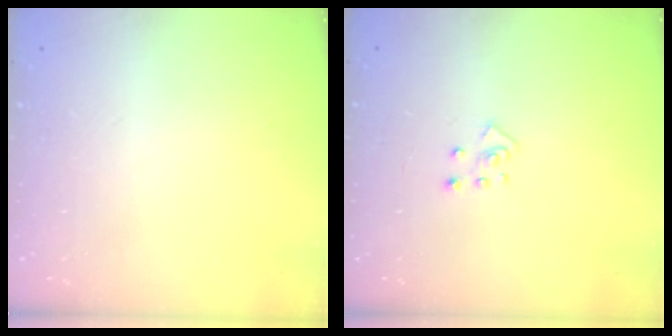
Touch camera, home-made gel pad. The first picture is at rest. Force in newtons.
{"total": 3.9, "press": 3.8, "slide": 0.3}